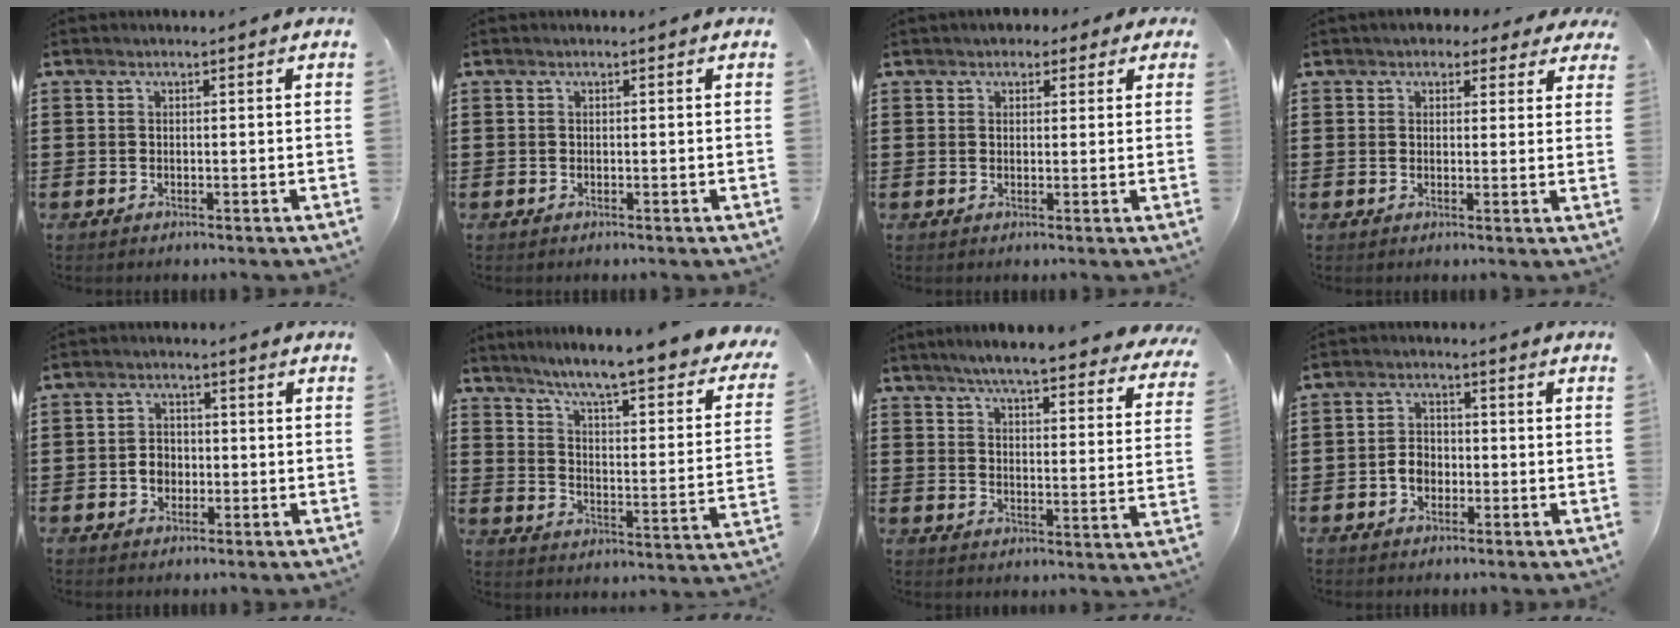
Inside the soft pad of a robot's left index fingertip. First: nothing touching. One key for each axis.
{"total": 0.0}
{"total": 2.1, "fx": 1.4, "fy": 1.4, "fz": 0.6, "tx": -0.011, "ty": 0.008, "tz": 0.023}
{"total": 3.0, "fx": 2.4, "fy": 1.5, "fz": 1.1, "tx": -0.023, "ty": 0.001, "tz": 0.042}
{"total": 3.0, "fx": -0.8, "fy": 2.4, "fz": 1.5, "tx": -0.035, "ty": 0.003, "tz": -0.018}
{"total": 5.9, "fx": 4.6, "fy": -0.9, "fz": 3.5, "tx": -0.089, "ty": -0.046, "tz": 0.067}
{"total": 6.2, "fx": 5.6, "fy": -0.1, "fz": 2.6, "tx": -0.066, "ty": -0.031, "tz": 0.095}
{"total": 3.3, "fx": -1.1, "fy": 2.5, "fz": 1.8, "tx": -0.046, "ty": 0.002, "tz": -0.025}